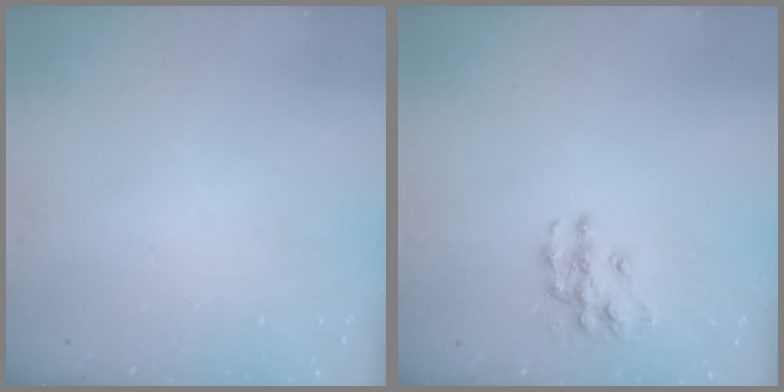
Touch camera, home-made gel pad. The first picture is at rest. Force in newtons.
{"total": 10.4, "press": 10.4, "slide": 0.5}